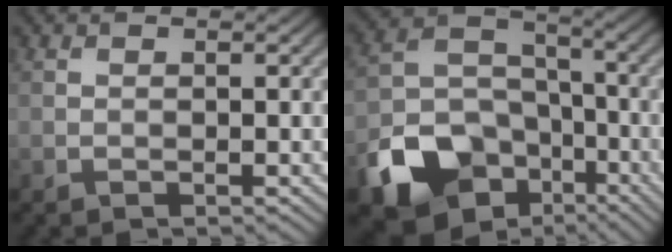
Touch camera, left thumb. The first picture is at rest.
{"total": 15.2, "force": [-8.0, 10.5, 7.6], "torque": [-0.183, -0.045, -0.148]}